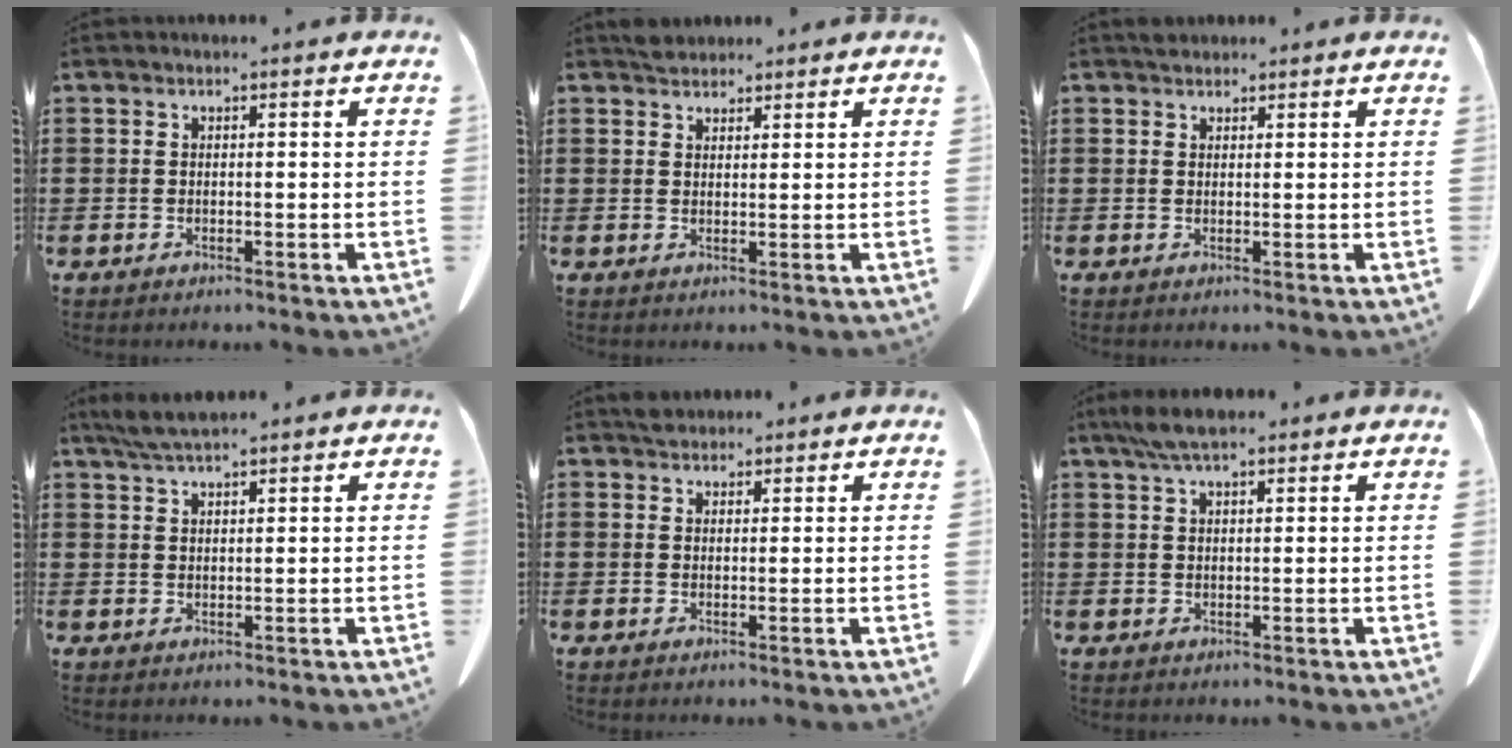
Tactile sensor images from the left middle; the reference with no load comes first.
{"total": 2.0, "force": [1.8, 0.7, 0.1], "torque": [-0.008, 0.001, 0.038]}
{"total": 1.2, "force": [1.1, 0.5, 0.1], "torque": [-0.006, 0.000, 0.023]}
{"total": 3.3, "force": [2.8, 0.4, 1.8], "torque": [-0.043, -0.004, 0.053]}
{"total": 1.8, "force": [1.7, 0.7, 0.2], "torque": [-0.008, 0.001, 0.034]}
{"total": 4.1, "force": [2.8, 1.0, 2.8], "torque": [-0.061, 0.001, 0.053]}